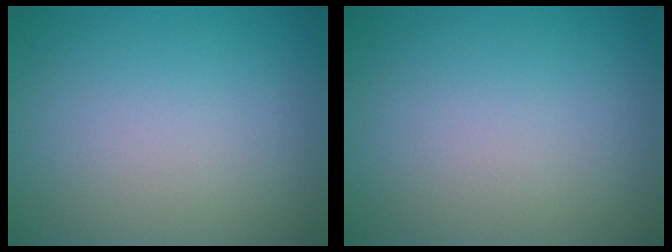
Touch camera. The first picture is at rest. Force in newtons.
{"total": 0.0}